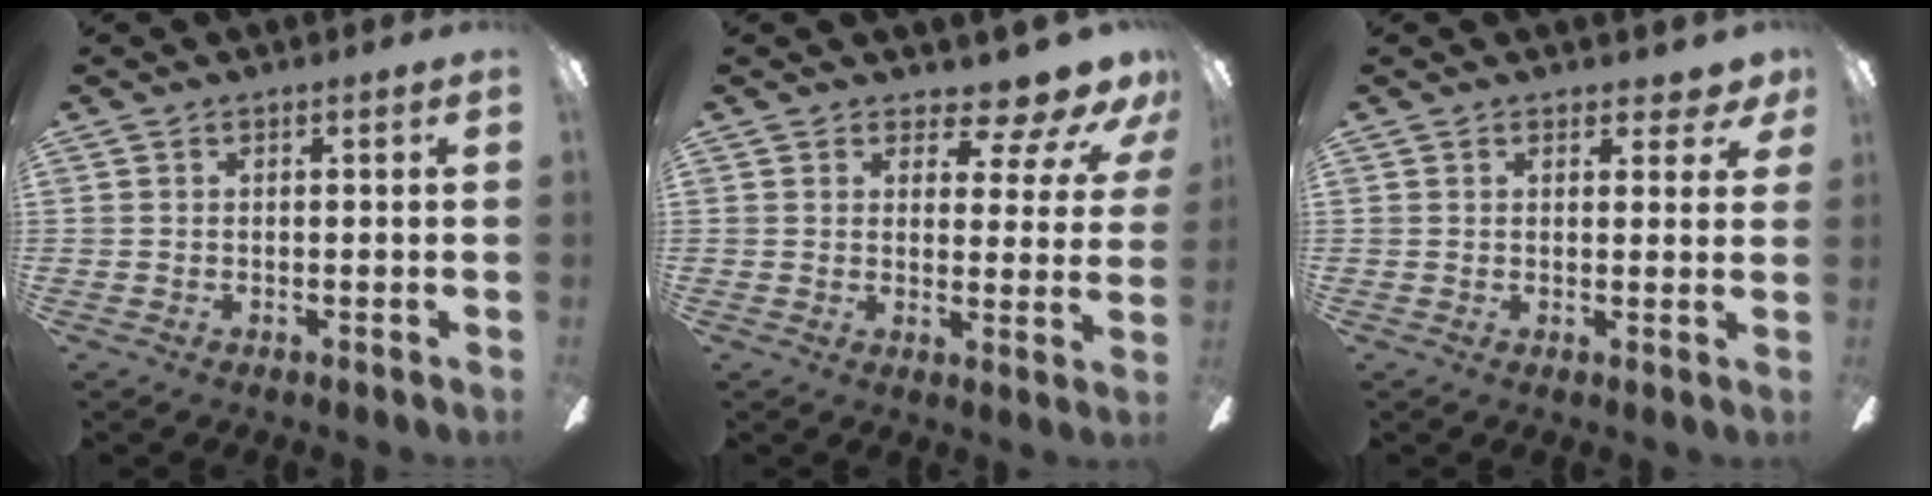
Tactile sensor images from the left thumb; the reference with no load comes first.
{"total": 9.2, "force": [7.4, 3.4, 4.4], "torque": [-0.043, -0.061, 0.129]}
{"total": 2.8, "force": [2.0, 1.5, 1.3], "torque": [-0.005, -0.009, 0.033]}